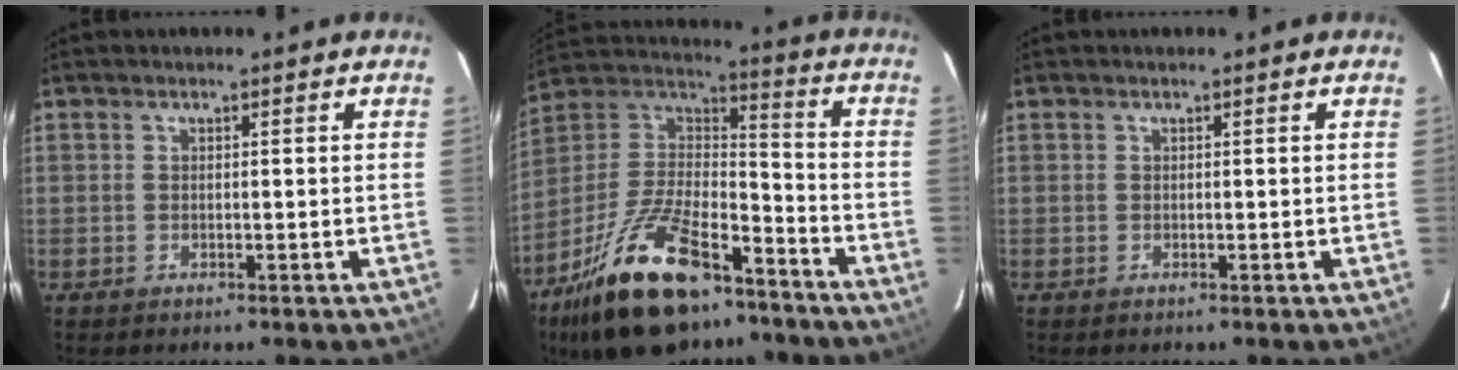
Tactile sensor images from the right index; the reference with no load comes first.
{"total": 24.7, "force": [-16.2, 10.3, 15.6], "torque": [-0.312, -0.005, -0.268]}
{"total": 0.0}